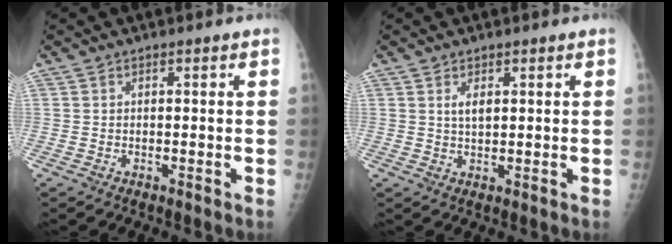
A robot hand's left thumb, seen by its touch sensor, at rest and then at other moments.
{"total": 1.9, "force": [0.8, 0.9, 1.5], "torque": [-0.024, -0.007, 0.019]}